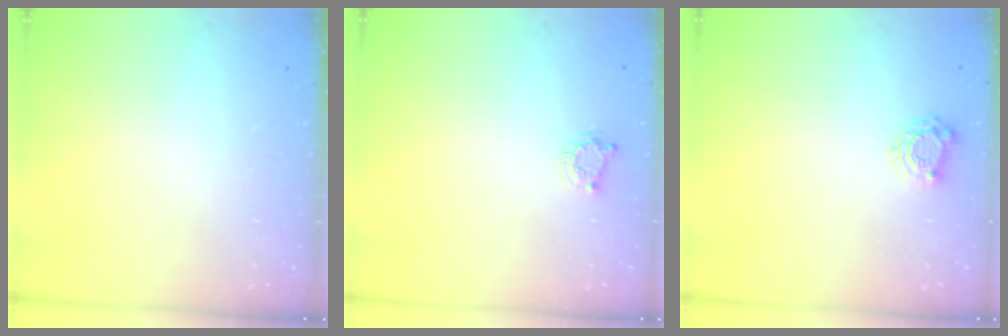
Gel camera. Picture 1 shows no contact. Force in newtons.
{"total": 4.3, "press": 4.2, "slide": 0.4}
{"total": 5.3, "press": 5.3, "slide": 0.7}